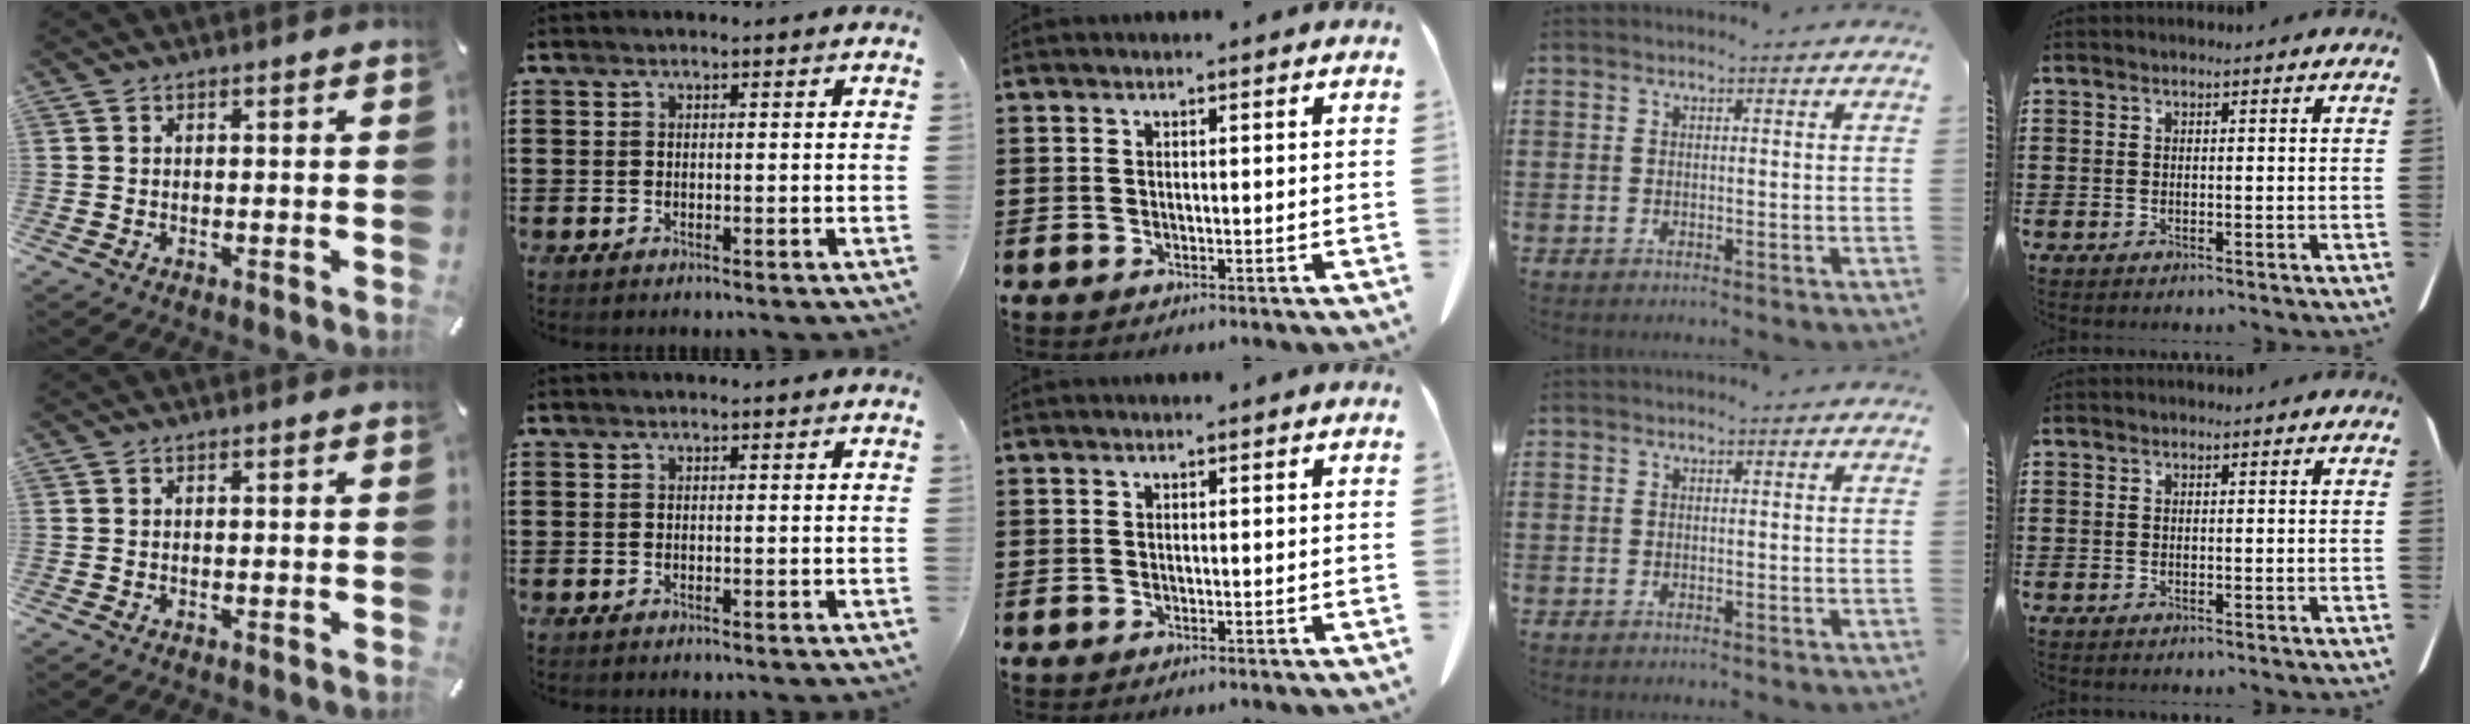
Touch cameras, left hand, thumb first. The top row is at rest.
{}